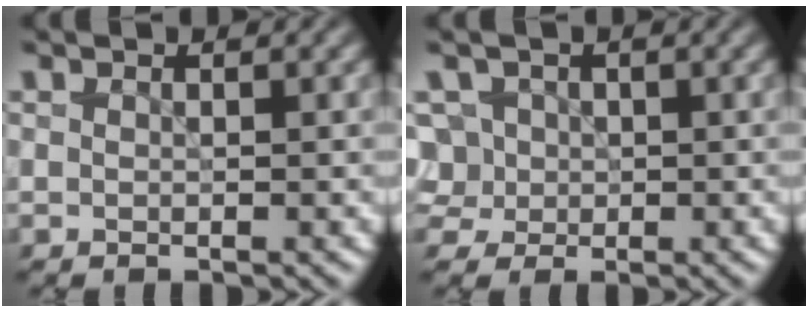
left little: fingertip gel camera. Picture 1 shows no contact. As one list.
[{"total": 4.2, "force": [0.0, 3.9, 1.5], "torque": [-0.021, 0.035, -0.012]}]